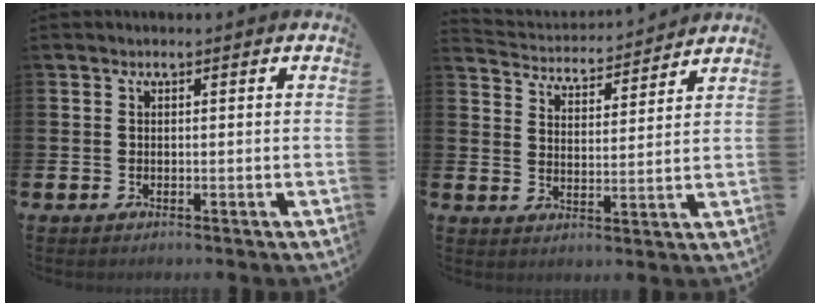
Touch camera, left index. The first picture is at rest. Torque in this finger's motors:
{"motor_torque": [0.27, -0.23, -0.16, -0.03]}